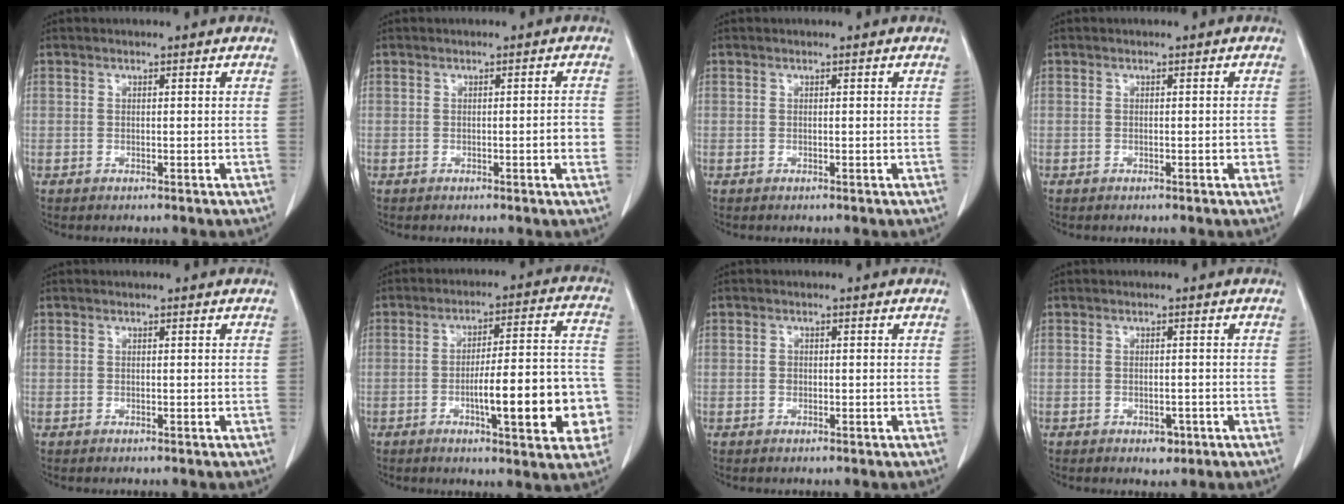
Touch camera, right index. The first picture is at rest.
{"total": 2.0, "force": [-0.5, 0.3, 1.9], "torque": [-0.022, 0.001, -0.008]}
{"total": 0.0}
{"total": 0.9, "force": [-0.3, 0.4, 0.8], "torque": [-0.006, 0.003, -0.003]}
{"total": 0.0}
{"total": 16.1, "force": [-4.5, 3.1, 15.2], "torque": [-0.185, 0.027, -0.057]}
{"total": 0.8, "force": [0.0, 0.7, 0.3], "torque": [0.000, 0.005, 0.001]}
{"total": 2.0, "force": [-1.0, 1.3, 1.2], "torque": [-0.009, 0.003, -0.003]}